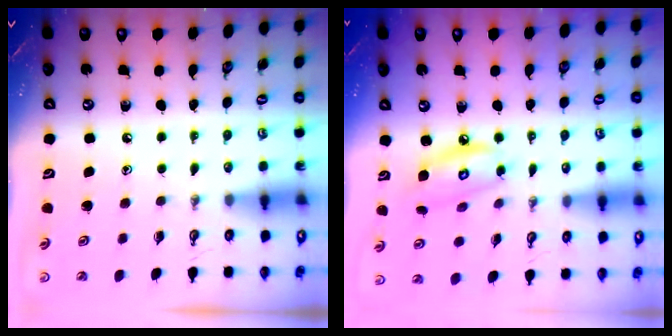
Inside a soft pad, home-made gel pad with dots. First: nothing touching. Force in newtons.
{"total": 8.1, "press": 8.0, "slide": 0.6}